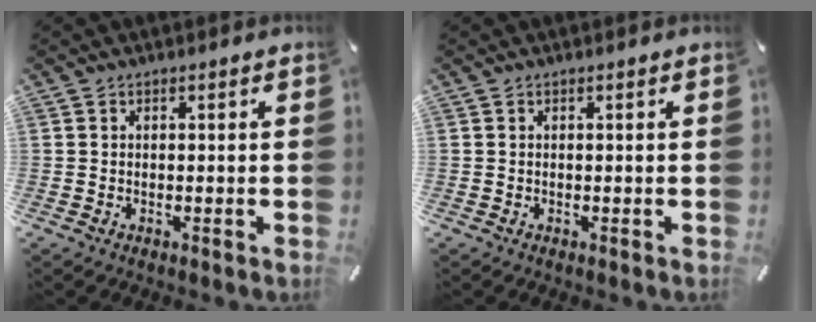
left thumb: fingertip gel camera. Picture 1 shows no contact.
{"total": 0.0}